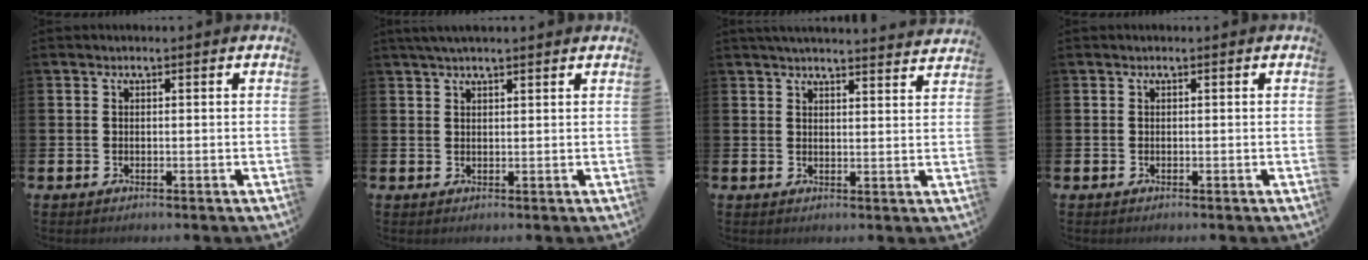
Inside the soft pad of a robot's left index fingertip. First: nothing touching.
{"total": 2.3, "force": [1.9, 0.3, 1.1], "torque": [-0.020, 0.002, 0.035]}
{"total": 4.0, "force": [4.0, -0.1, 0.5], "torque": [-0.013, -0.020, 0.071]}
{"total": 0.0}